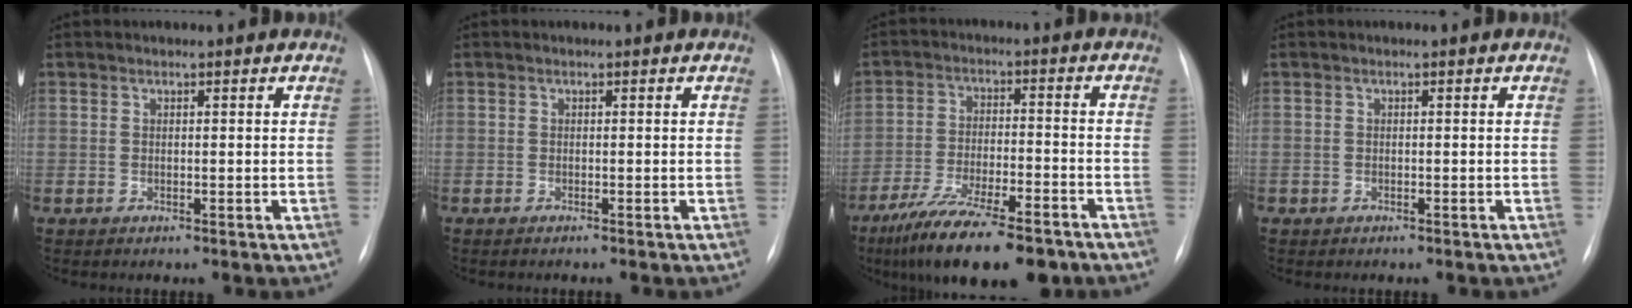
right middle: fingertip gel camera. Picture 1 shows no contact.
{"total": 0.0}
{"total": 16.4, "force": [-12.2, 3.9, 10.2], "torque": [-0.161, -0.024, -0.198]}
{"total": 0.0}